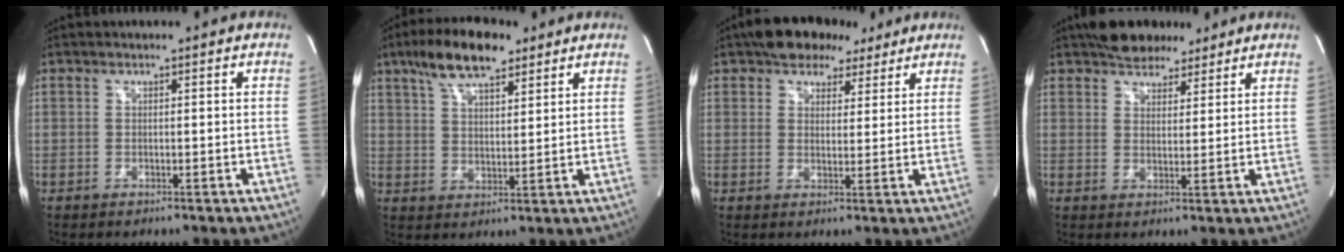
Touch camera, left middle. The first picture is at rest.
{"total": 10.6, "force": [7.2, 3.6, 6.9], "torque": [-0.131, 0.016, 0.129]}
{"total": 9.2, "force": [6.8, 4.9, 3.8], "torque": [-0.048, 0.028, 0.101]}
{"total": 7.8, "force": [6.4, 3.4, 3.0], "torque": [-0.045, 0.019, 0.104]}